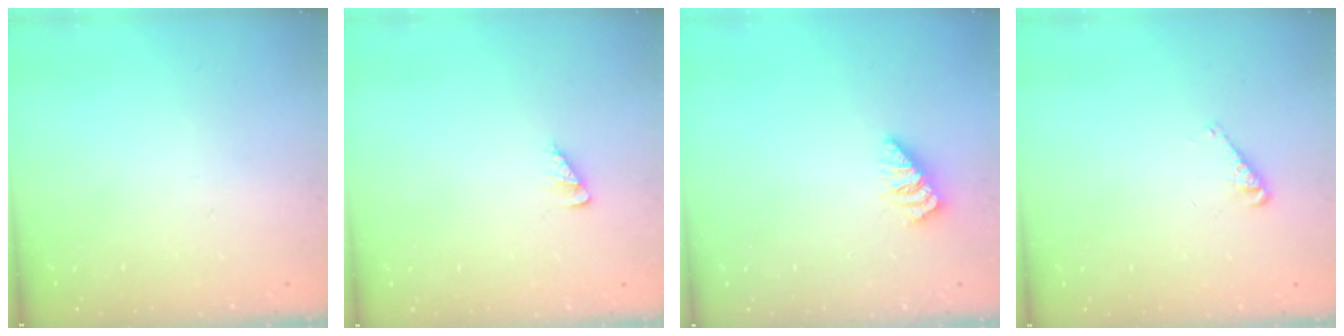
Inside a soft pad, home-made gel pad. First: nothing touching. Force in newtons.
{"total": 2.1, "press": 2.1, "slide": 0.3}
{"total": 0.0}
{"total": 2.7, "press": 2.7, "slide": 0.4}